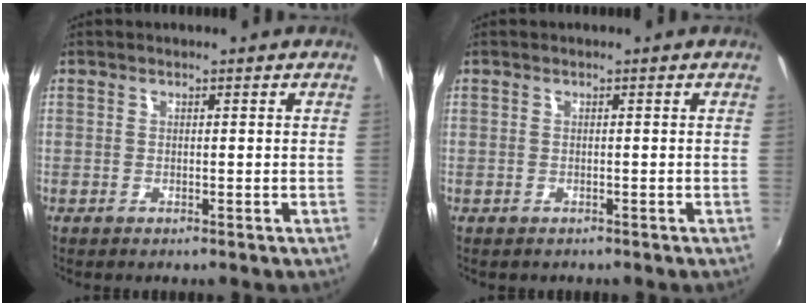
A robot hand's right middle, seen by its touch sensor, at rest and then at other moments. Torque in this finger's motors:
{"motor_torque": [-1.05, 0.36, -0.15, -0.07]}